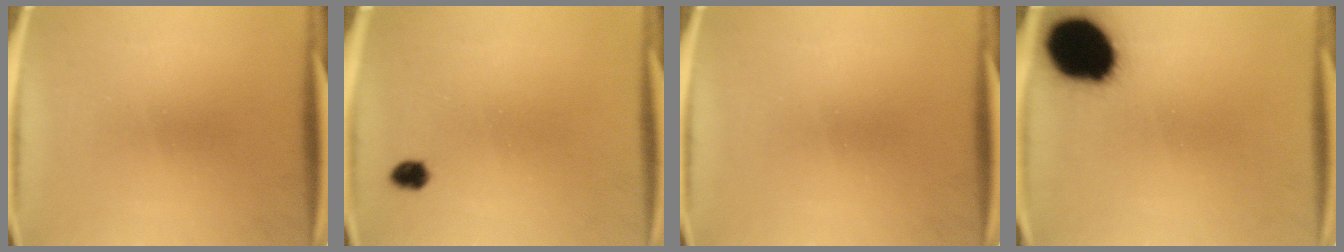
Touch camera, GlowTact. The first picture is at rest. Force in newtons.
{"total": 2.1}
{"total": 0.0}
{"total": 19.5}